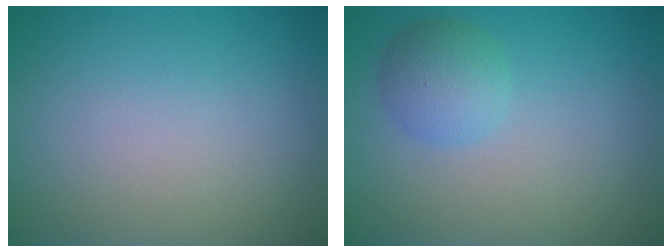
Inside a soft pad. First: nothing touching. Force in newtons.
{"total": 2.7, "press": 2.7, "slide": 0.1}